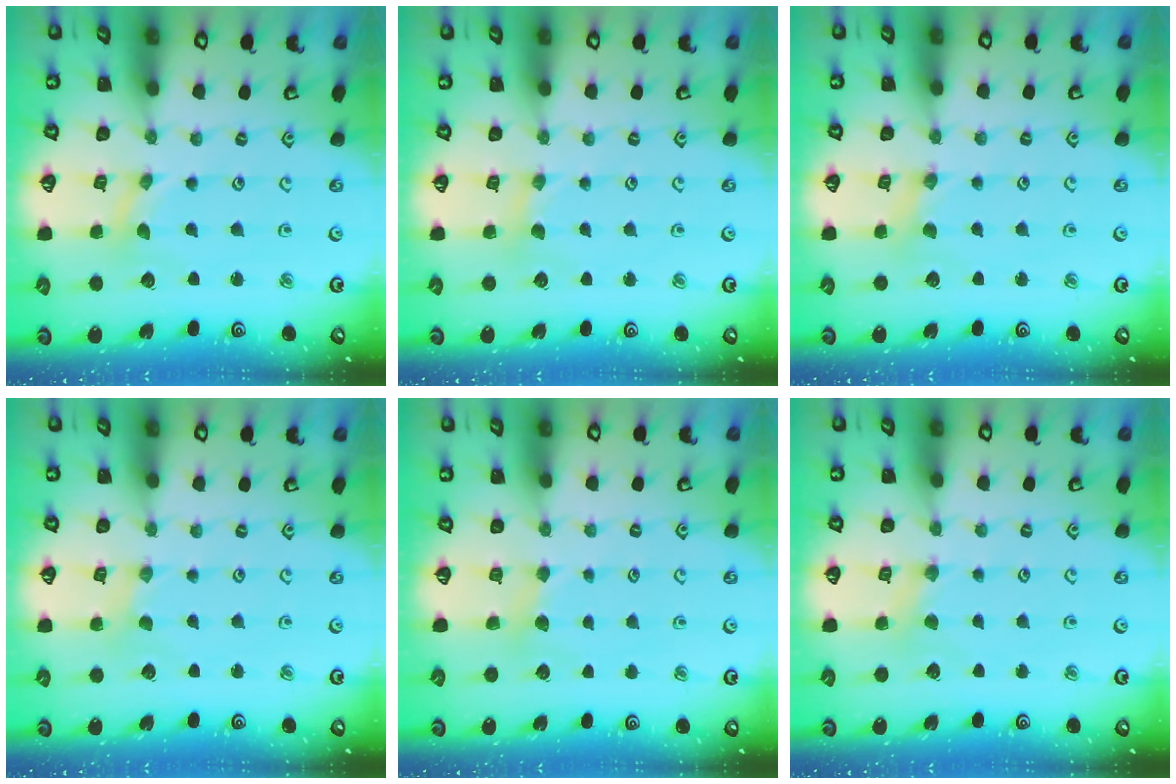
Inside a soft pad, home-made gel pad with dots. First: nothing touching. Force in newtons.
{"total": 2.1, "press": 2.1, "slide": 0.3}
{"total": 2.8, "press": 2.8, "slide": 0.3}
{"total": 0.5, "press": 0.5, "slide": 0.1}
{"total": 2.9, "press": 2.9, "slide": 0.5}
{"total": 2.7, "press": 2.7, "slide": 0.4}